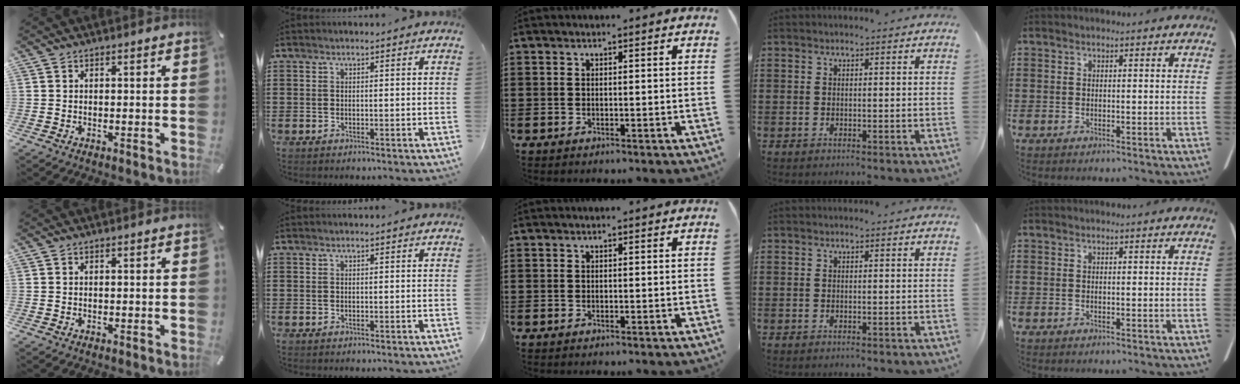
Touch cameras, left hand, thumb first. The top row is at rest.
{}